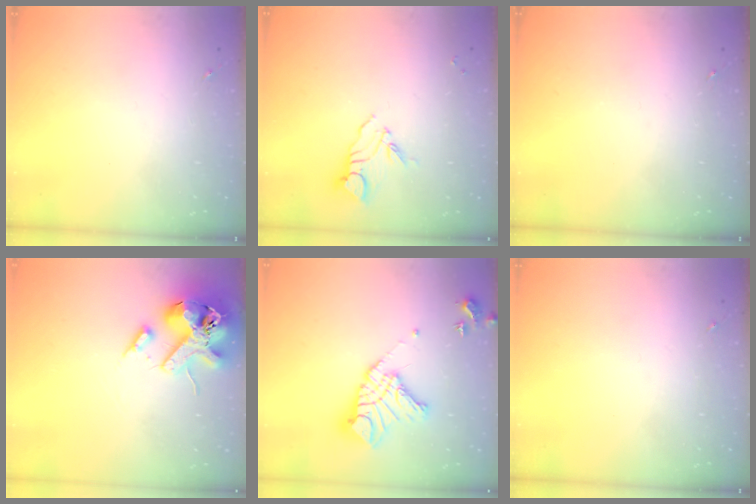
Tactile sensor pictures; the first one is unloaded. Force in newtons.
{"total": 6.9, "press": 6.9, "slide": 0.7}
{"total": 0.0}
{"total": 16.5, "press": 16.3, "slide": 2.8}
{"total": 16.3, "press": 16.2, "slide": 2.0}
{"total": 0.0}